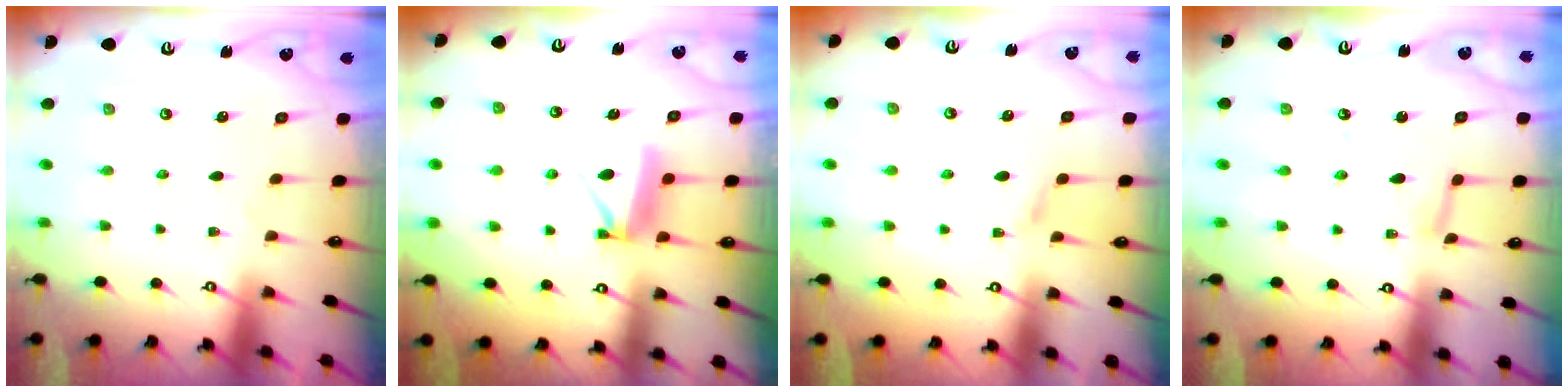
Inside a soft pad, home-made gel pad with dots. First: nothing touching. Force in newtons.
{"total": 7.9, "press": 7.8, "slide": 0.6}
{"total": 4.9, "press": 4.8, "slide": 0.6}
{"total": 4.7, "press": 4.6, "slide": 0.4}